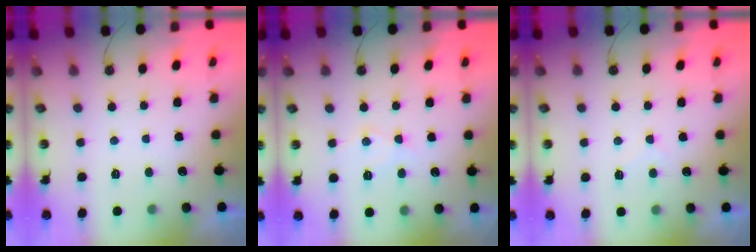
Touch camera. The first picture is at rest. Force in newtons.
{"total": 8.4, "press": 8.3, "slide": 0.7}
{"total": 6.5, "press": 6.5, "slide": 0.7}